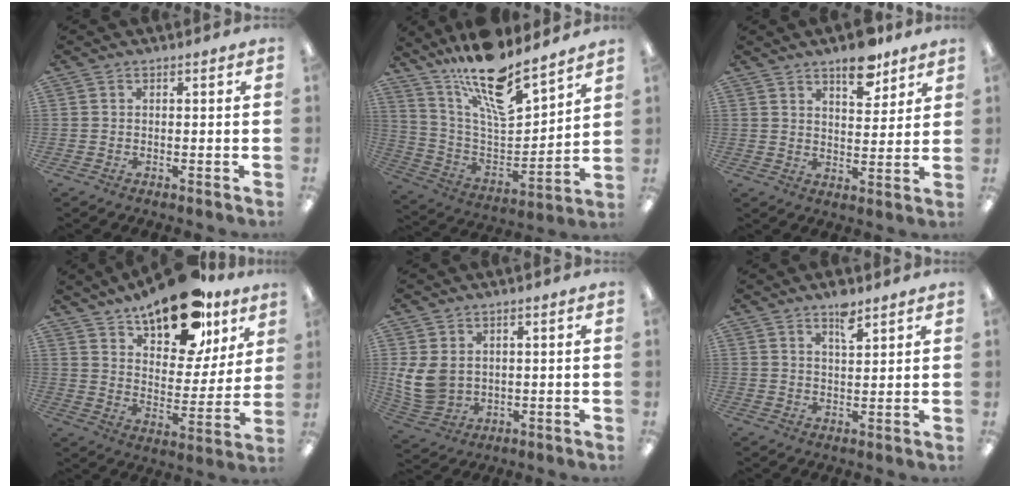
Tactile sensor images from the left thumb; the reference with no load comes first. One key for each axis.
{"total": 18.0, "fx": 14.3, "fy": 5.0, "fz": 9.8, "tx": -0.181, "ty": -0.103, "tz": 0.248}
{"total": 8.8, "fx": 6.6, "fy": 3.6, "fz": 4.6, "tx": -0.051, "ty": -0.041, "tz": 0.109}
{"total": 21.7, "fx": 15.8, "fy": 9.3, "fz": 11.7, "tx": -0.177, "ty": -0.090, "tz": 0.267}
{"total": 8.5, "fx": 1.6, "fy": 6.6, "fz": 5.0, "tx": -0.120, "ty": -0.001, "tz": 0.034}
{"total": 5.1, "fx": 3.7, "fy": 1.6, "fz": 3.1, "tx": -0.044, "ty": -0.017, "tz": 0.062}